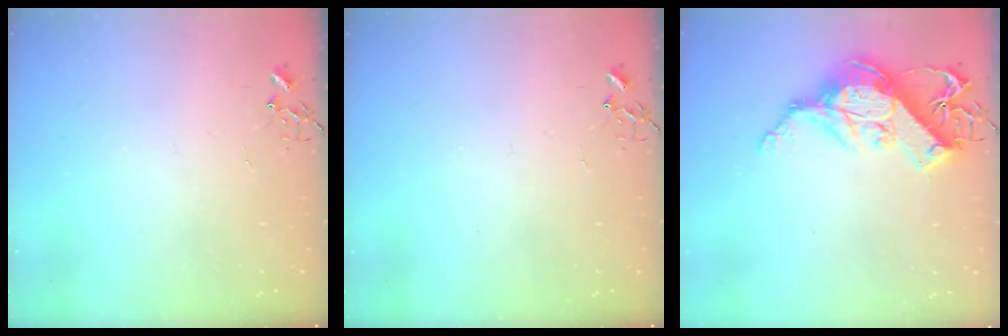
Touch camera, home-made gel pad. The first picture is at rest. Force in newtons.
{"total": 0.0}
{"total": 15.6, "press": 15.4, "slide": 2.0}